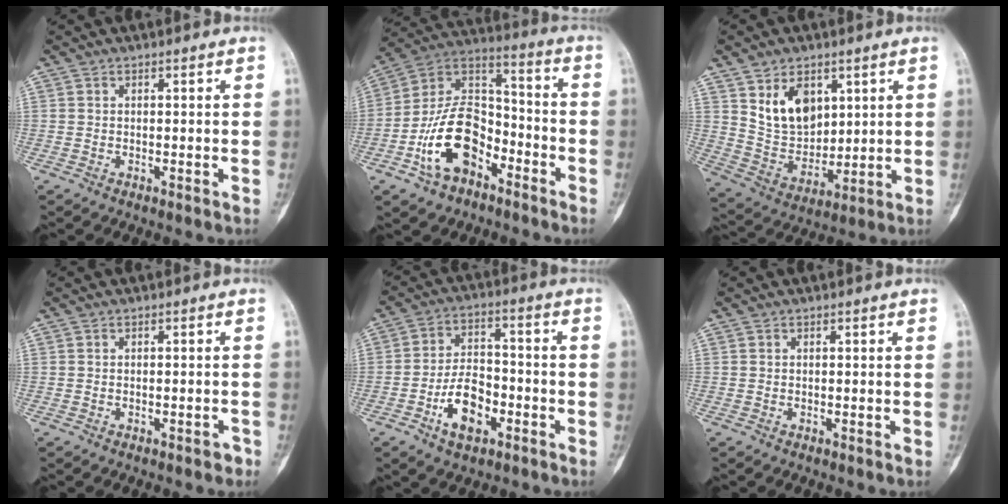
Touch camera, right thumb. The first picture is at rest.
{"total": 16.7, "force": [-7.4, 10.4, 10.7], "torque": [-0.166, 0.074, -0.138]}
{"total": 11.4, "force": [5.0, 7.8, 6.7], "torque": [-0.087, -0.034, 0.110]}
{"total": 1.3, "force": [-0.9, 0.6, 0.7], "torque": [-0.009, 0.009, -0.009]}
{"total": 10.0, "force": [-4.3, 5.8, 7.0], "torque": [-0.102, 0.029, -0.078]}
{"total": 0.0}